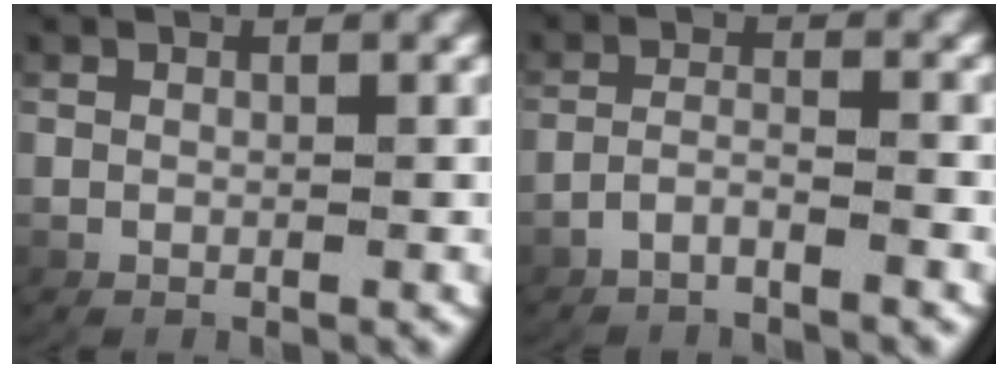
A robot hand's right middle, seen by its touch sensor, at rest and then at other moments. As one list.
[{"total": 2.5, "force": [-2.2, 0.1, 1.0], "torque": [-0.029, -0.007, -0.038]}]